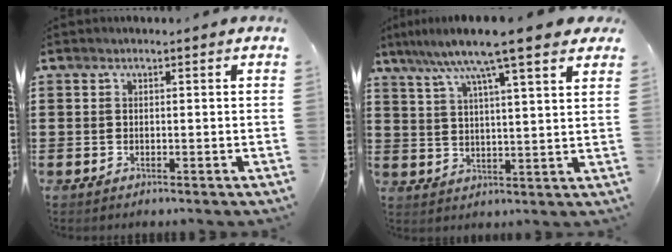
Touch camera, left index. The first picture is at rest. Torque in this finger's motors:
{"motor_torque": [2.14, 0.00, 1.05, 0.21]}